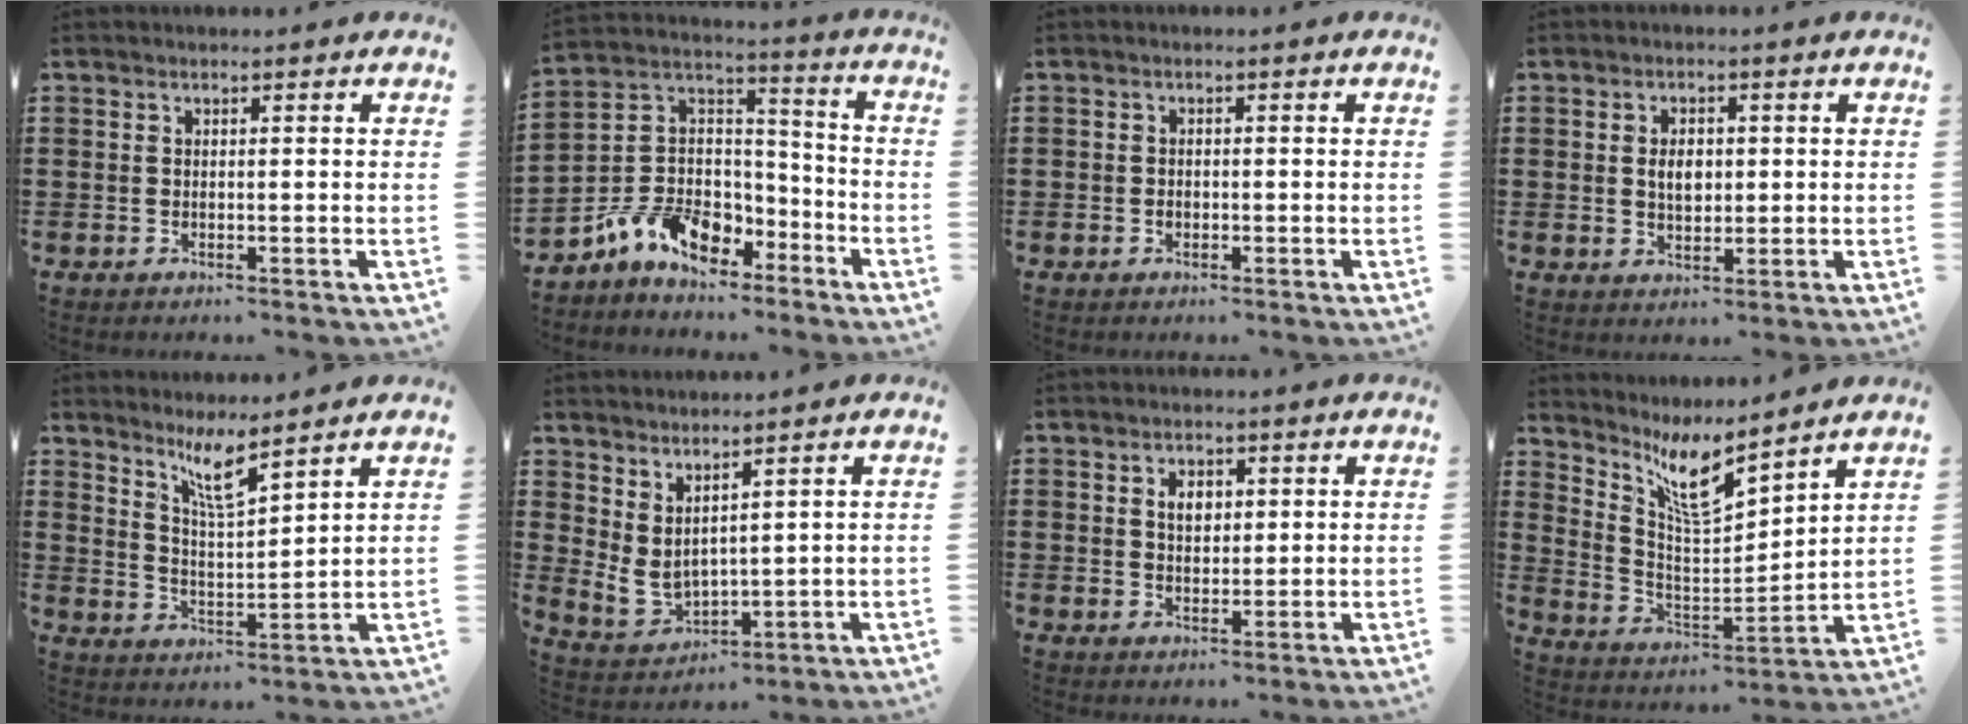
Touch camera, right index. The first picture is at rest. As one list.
[{"total": 9.1, "force": [-6.0, 5.9, 3.5], "torque": [-0.093, 0.017, -0.116]}, {"total": 0.9, "force": [-0.4, 0.7, 0.3], "torque": [-0.008, 0.000, -0.010]}, {"total": 3.5, "force": [0.2, 2.1, 2.7], "torque": [-0.049, 0.005, 0.001]}, {"total": 5.9, "force": [4.7, 0.5, 3.5], "torque": [-0.076, -0.016, 0.081]}, {"total": 3.9, "force": [2.0, 2.3, 2.5], "torque": [-0.078, -0.018, 0.036]}, {"total": 3.0, "force": [0.9, 2.0, 2.0], "torque": [-0.038, 0.007, 0.013]}, {"total": 8.3, "force": [5.8, 2.1, 5.5], "torque": [-0.119, -0.026, 0.102]}]